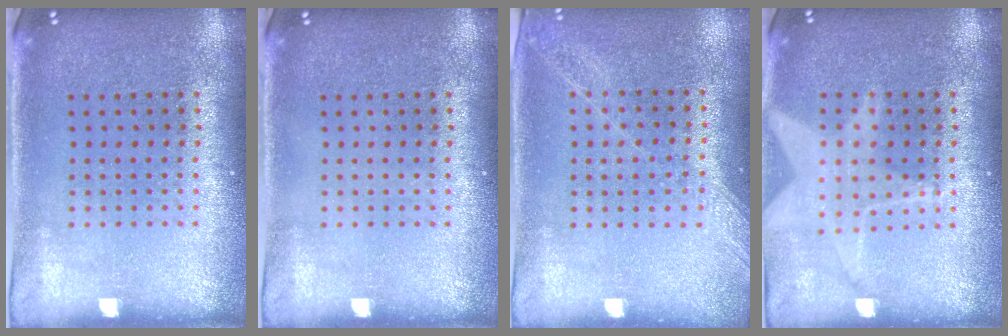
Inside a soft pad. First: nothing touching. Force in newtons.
{"total": 0.0}
{"total": 1.2, "press": 1.2, "slide": 0.2}
{"total": 1.3, "press": 1.3, "slide": 0.3}